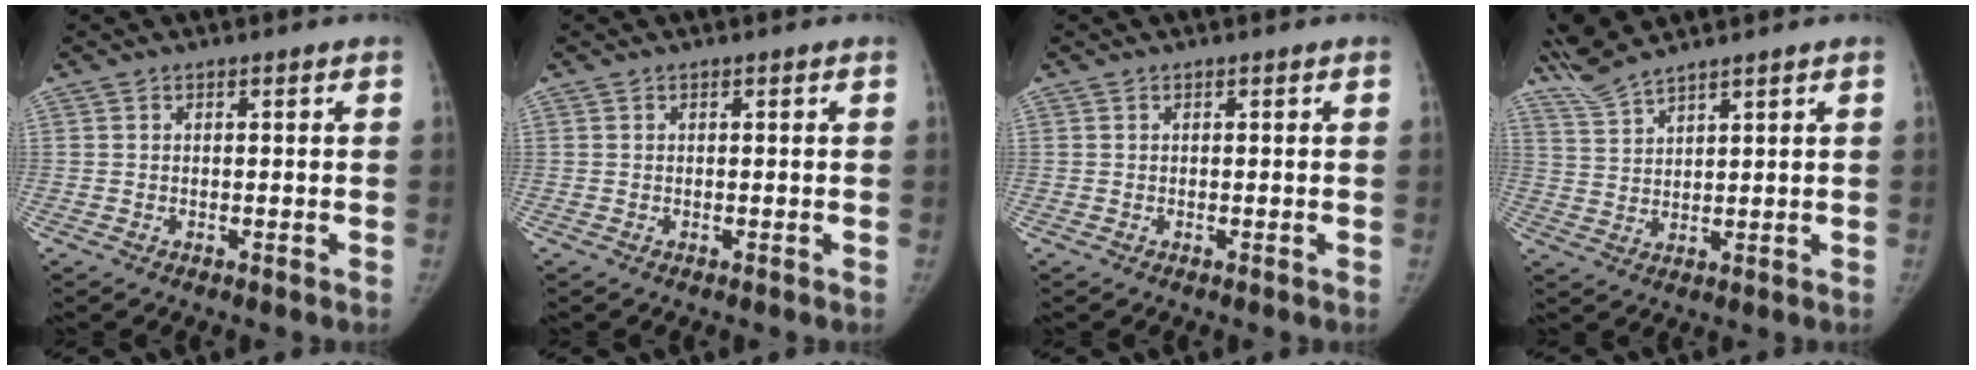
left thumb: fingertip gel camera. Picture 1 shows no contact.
{"total": 0.0}
{"total": 0.0}
{"total": 6.0, "force": [5.7, -0.5, 1.8], "torque": [-0.050, -0.012, 0.127]}